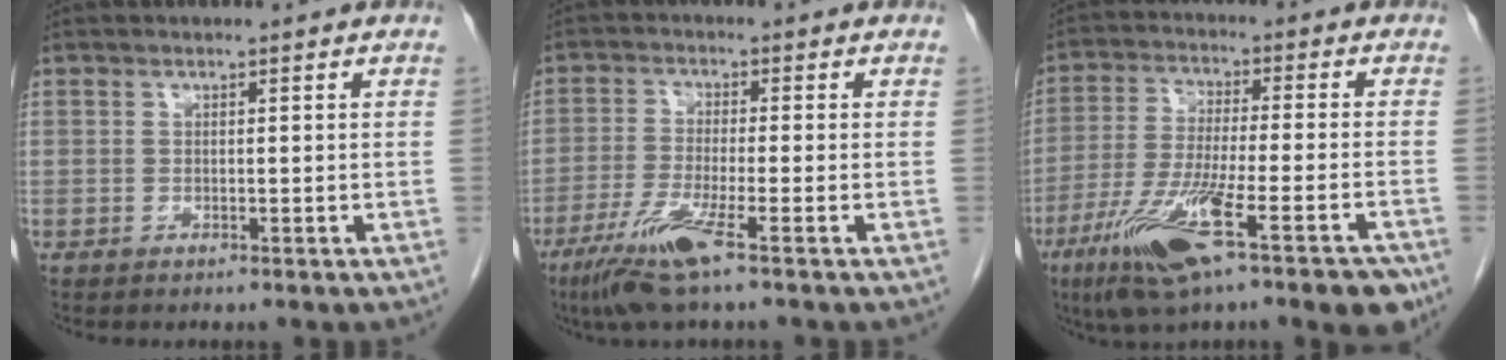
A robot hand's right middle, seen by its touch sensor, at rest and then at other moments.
{"total": 7.5, "force": [-4.3, -0.3, 6.1], "torque": [-0.124, -0.023, -0.086]}
{"total": 17.6, "force": [-9.7, 2.3, 14.5], "torque": [-0.228, -0.033, -0.159]}